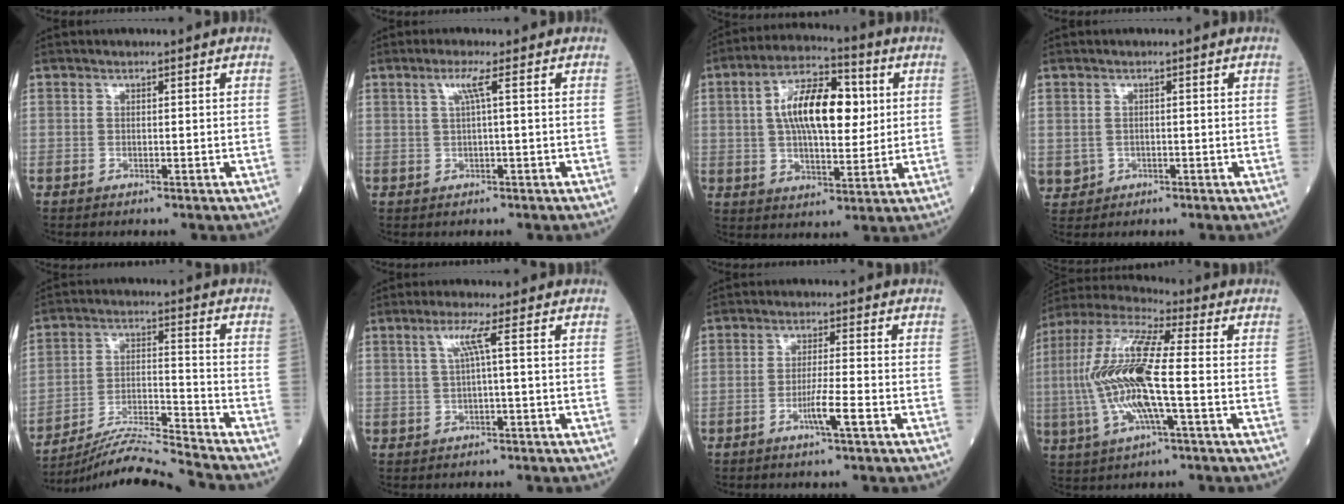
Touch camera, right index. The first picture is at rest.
{"total": 2.4, "force": [0.7, -0.5, 2.2], "torque": [-0.049, 0.006, 0.016]}
{"total": 13.5, "force": [2.5, 5.3, 12.1], "torque": [-0.218, 0.024, 0.041]}
{"total": 3.0, "force": [-0.5, 2.8, 0.8], "torque": [-0.015, 0.002, 0.003]}
{"total": 11.9, "force": [-11.4, -2.6, 2.3], "torque": [-0.036, 0.008, -0.203]}
{"total": 3.0, "force": [0.6, -0.7, 2.8], "torque": [-0.061, 0.008, 0.015]}
{"total": 4.2, "force": [-1.9, -0.4, 3.7], "torque": [-0.067, -0.006, -0.037]}
{"total": 15.6, "force": [-1.6, 2.2, 15.4], "torque": [-0.331, 0.004, -0.033]}